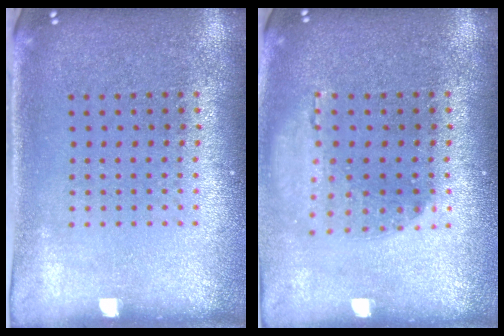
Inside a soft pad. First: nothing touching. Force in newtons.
{"total": 1.1, "press": 1.1, "slide": 0.2}